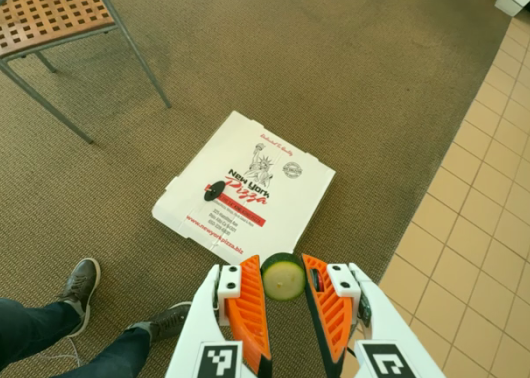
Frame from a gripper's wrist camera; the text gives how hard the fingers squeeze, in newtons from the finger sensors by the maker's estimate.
{"total": 7.2, "left": 7.0, "right": 7.3}